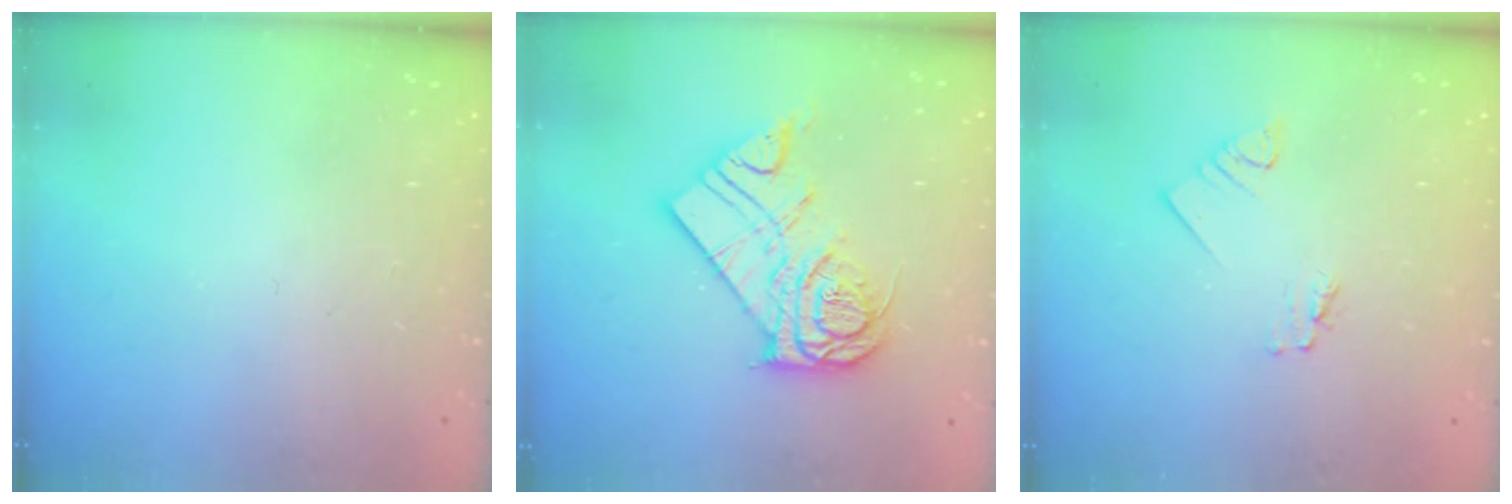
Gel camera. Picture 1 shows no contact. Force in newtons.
{"total": 15.5, "press": 15.4, "slide": 1.2}
{"total": 1.4, "press": 1.4, "slide": 0.1}